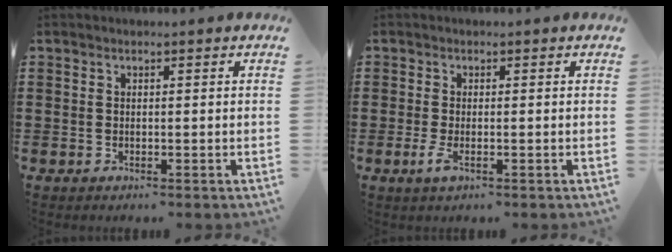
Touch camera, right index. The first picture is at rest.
{"total": 2.3, "force": [-0.9, 0.6, 2.0], "torque": [-0.055, -0.013, -0.021]}